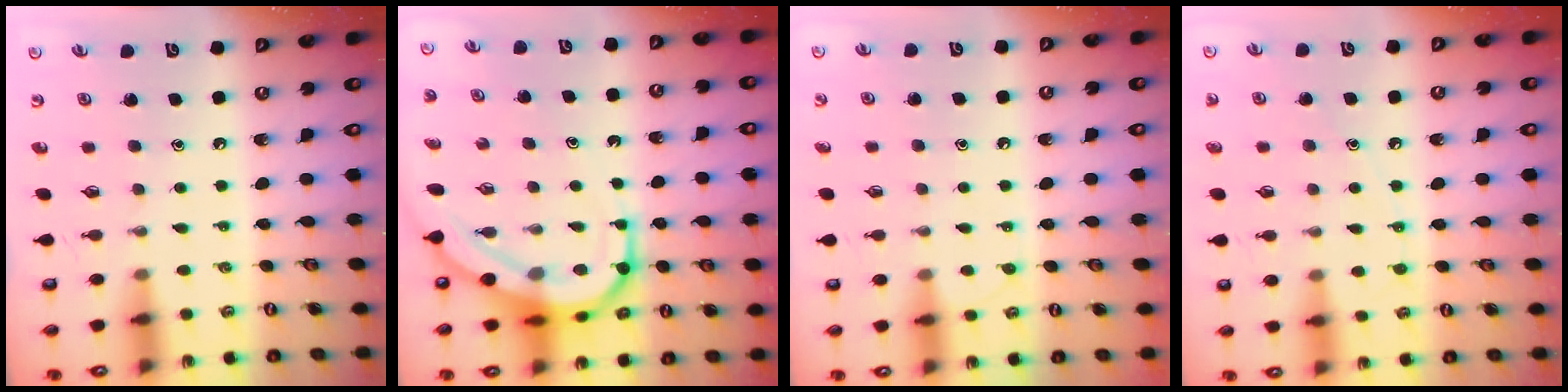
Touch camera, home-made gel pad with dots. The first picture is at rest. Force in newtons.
{"total": 11.3, "press": 11.2, "slide": 1.2}
{"total": 6.6, "press": 6.5, "slide": 0.8}
{"total": 6.7, "press": 6.7, "slide": 0.6}